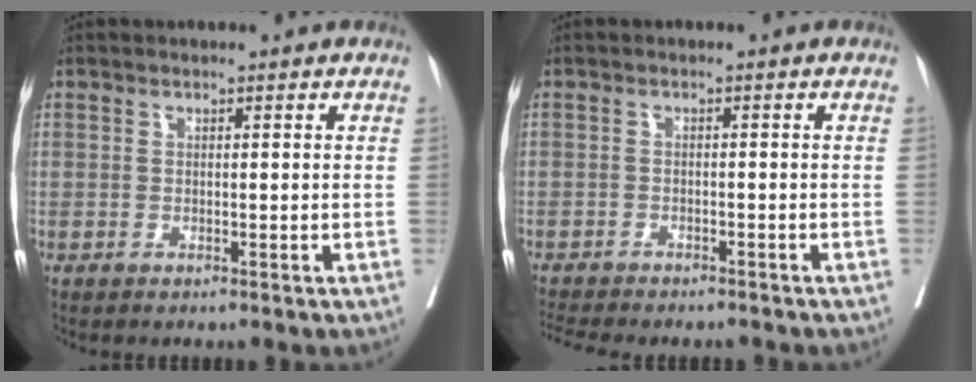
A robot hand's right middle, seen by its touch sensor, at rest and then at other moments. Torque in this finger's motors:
{"motor_torque": [1.01, -1.13, 0.12, 0.04]}